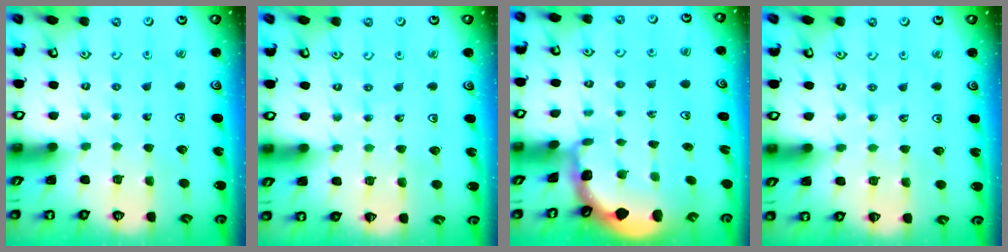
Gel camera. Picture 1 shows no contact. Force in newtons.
{"total": 4.7, "press": 4.6, "slide": 1.2}
{"total": 2.1, "press": 2.1, "slide": 0.4}
{"total": 6.9, "press": 6.7, "slide": 1.3}